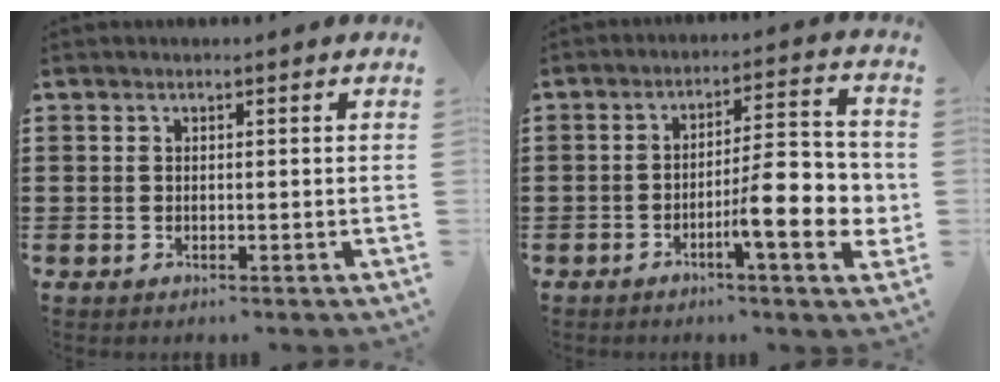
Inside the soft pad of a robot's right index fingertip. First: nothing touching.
{"total": 10.4, "force": [-3.0, 2.3, 9.7], "torque": [-0.141, -0.012, -0.054]}